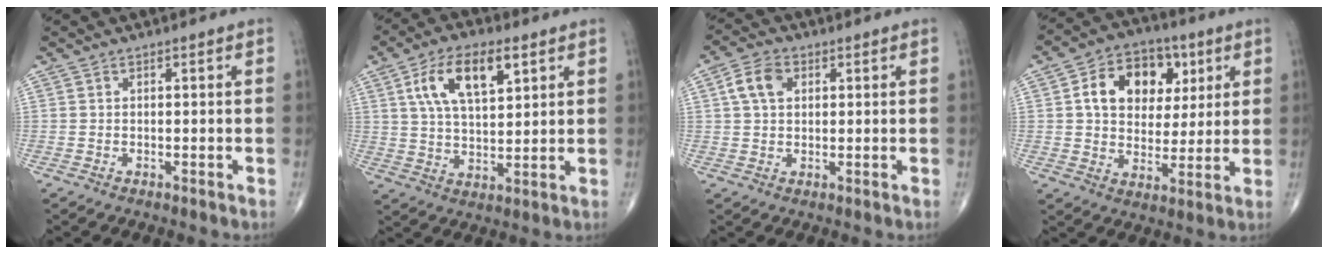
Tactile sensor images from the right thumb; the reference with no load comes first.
{"total": 12.4, "force": [5.1, 5.7, 9.7], "torque": [-0.163, -0.008, 0.094]}
{"total": 5.7, "force": [1.7, 3.9, 3.8], "torque": [-0.066, 0.008, 0.027]}
{"total": 14.7, "force": [4.4, 10.8, 9.0], "torque": [-0.102, 0.001, 0.068]}